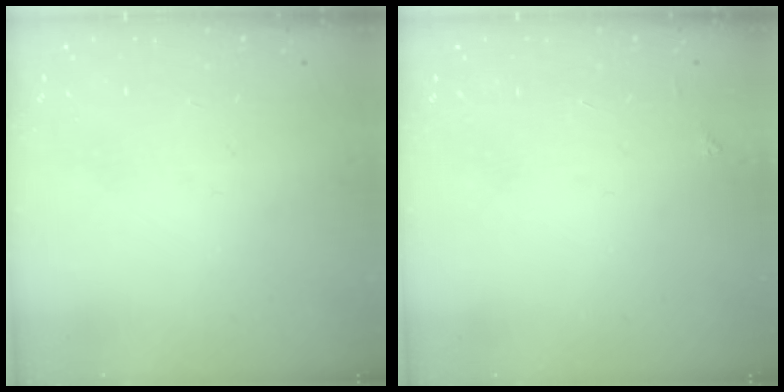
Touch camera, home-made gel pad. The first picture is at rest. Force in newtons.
{"total": 2.0, "press": 2.0, "slide": 0.3}